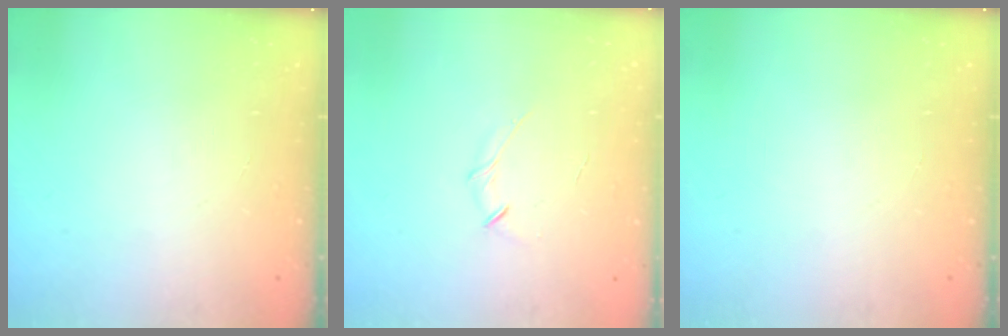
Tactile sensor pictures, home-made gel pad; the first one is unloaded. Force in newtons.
{"total": 3.8, "press": 3.7, "slide": 0.9}
{"total": 0.0}